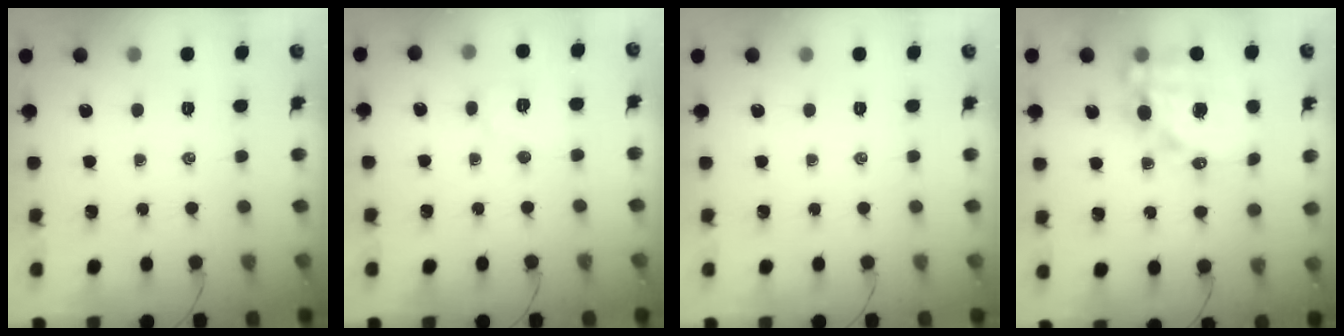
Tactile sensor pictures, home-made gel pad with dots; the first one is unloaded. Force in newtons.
{"total": 6.0, "press": 5.9, "slide": 0.9}
{"total": 0.0}
{"total": 14.9, "press": 14.5, "slide": 3.4}